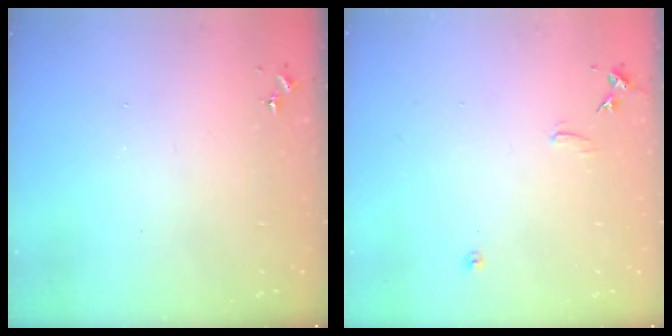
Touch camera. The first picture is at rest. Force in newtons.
{"total": 7.5, "press": 7.5, "slide": 0.6}